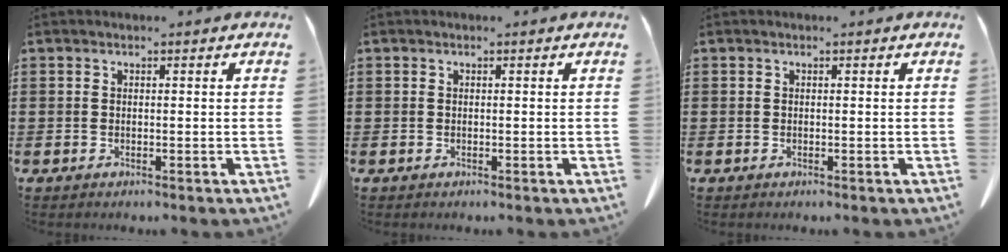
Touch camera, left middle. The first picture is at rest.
{"total": 0.0}
{"total": 0.0}